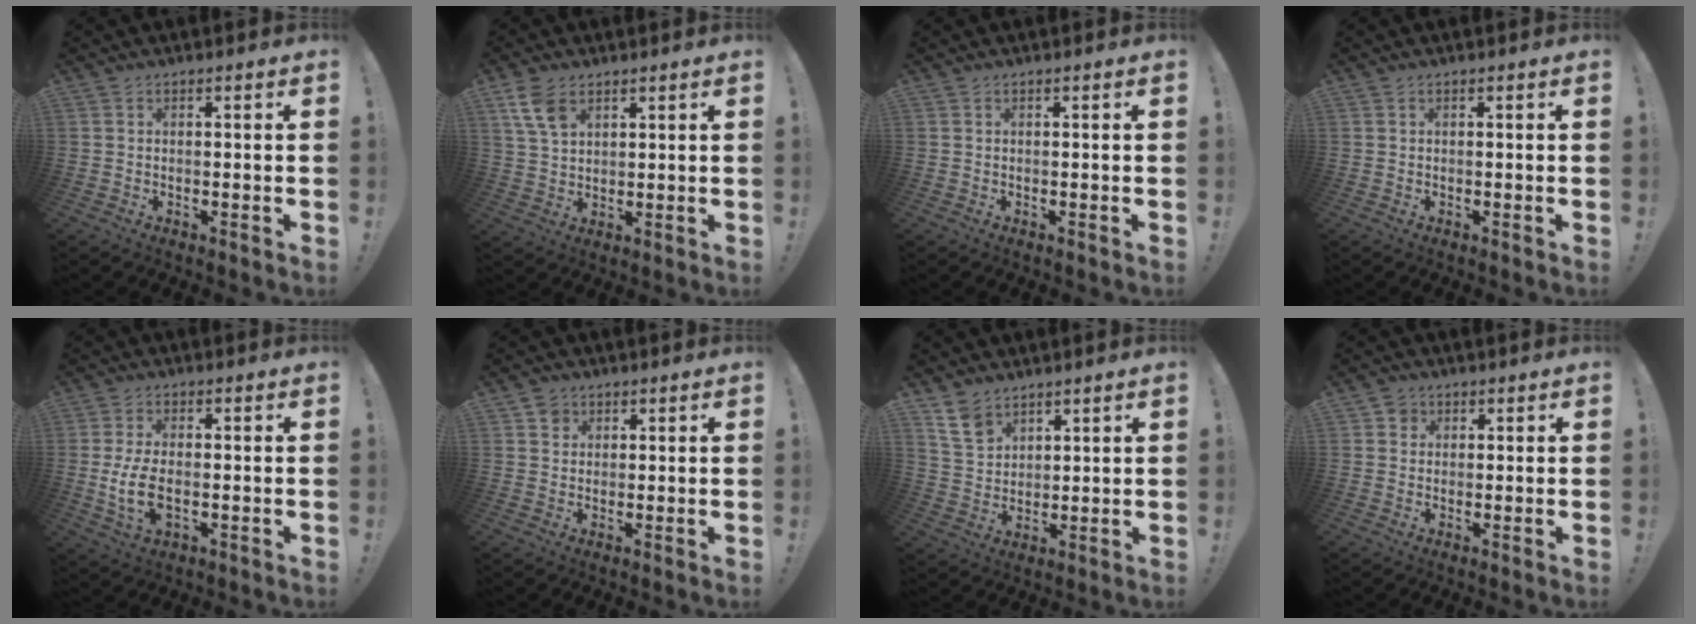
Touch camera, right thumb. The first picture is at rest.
{"total": 7.8, "force": [4.1, 4.5, 4.8], "torque": [-0.094, -0.013, 0.080]}
{"total": 0.0}
{"total": 0.0}
{"total": 8.7, "force": [-1.3, 4.4, 7.4], "torque": [-0.146, -0.014, -0.021]}
{"total": 3.0, "force": [1.5, 2.5, 0.4], "torque": [0.004, -0.007, 0.024]}
{"total": 8.8, "force": [6.3, 5.3, 3.1], "torque": [-0.057, -0.036, 0.125]}
{"total": 2.6, "force": [1.0, 2.3, 0.5], "torque": [-0.005, -0.001, 0.017]}